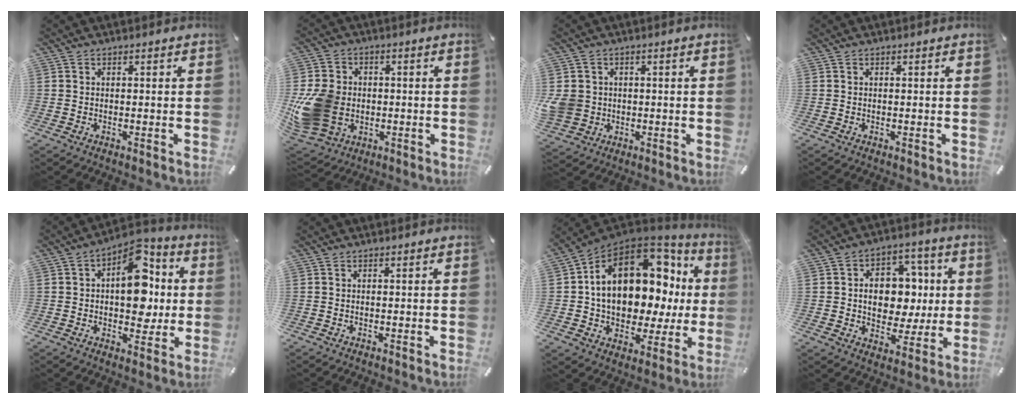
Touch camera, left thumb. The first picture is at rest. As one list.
[{"total": 15.9, "force": [-2.5, 13.1, 8.6], "torque": [-0.177, 0.016, -0.042]}, {"total": 6.4, "force": [0.0, 6.1, 1.8], "torque": [-0.063, 0.008, -0.001]}, {"total": 0.0}, {"total": 14.8, "force": [2.6, 9.2, 11.3], "torque": [-0.145, -0.020, 0.044]}, {"total": 0.0}, {"total": 19.5, "force": [4.0, 13.0, 14.0], "torque": [-0.219, -0.034, 0.068]}, {"total": 11.6, "force": [0.4, 9.7, 6.4], "torque": [-0.091, 0.007, 0.015]}]